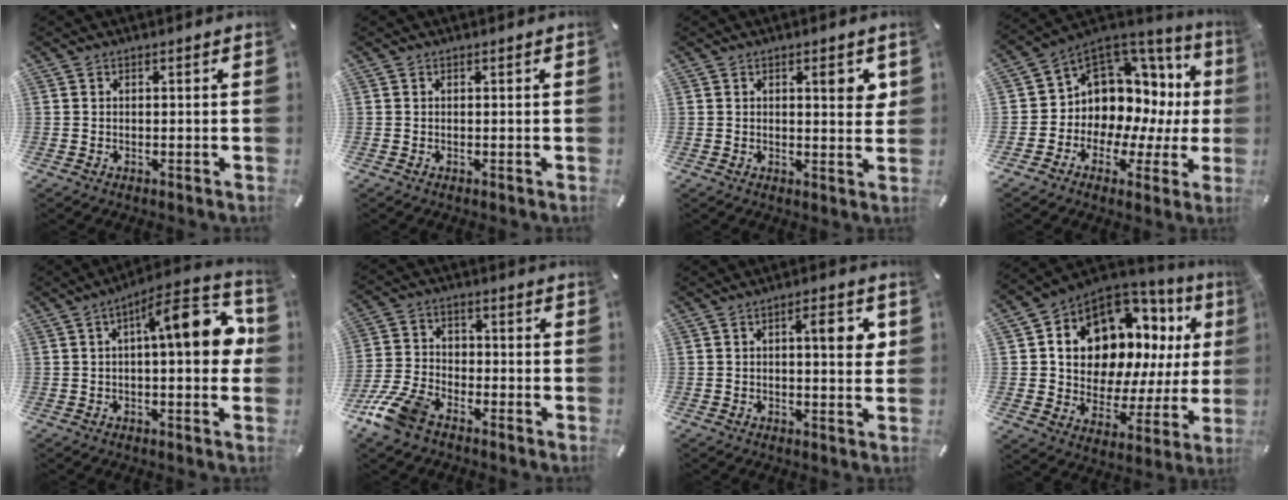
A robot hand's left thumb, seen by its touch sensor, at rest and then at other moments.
{"total": 0.0}
{"total": 5.0, "force": [2.0, 1.7, 4.2], "torque": [-0.055, -0.009, 0.027]}
{"total": 8.5, "force": [3.3, 7.1, 3.3], "torque": [-0.065, -0.065, 0.064]}
{"total": 16.0, "force": [2.7, 5.3, 14.8], "torque": [-0.199, -0.007, 0.035]}
{"total": 11.0, "force": [-7.3, 6.1, 5.5], "torque": [-0.128, 0.032, -0.141]}
{"total": 6.7, "force": [1.6, 2.1, 6.2], "torque": [-0.082, -0.008, 0.016]}
{"total": 12.8, "force": [6.8, 8.9, 6.2], "torque": [-0.107, -0.078, 0.123]}